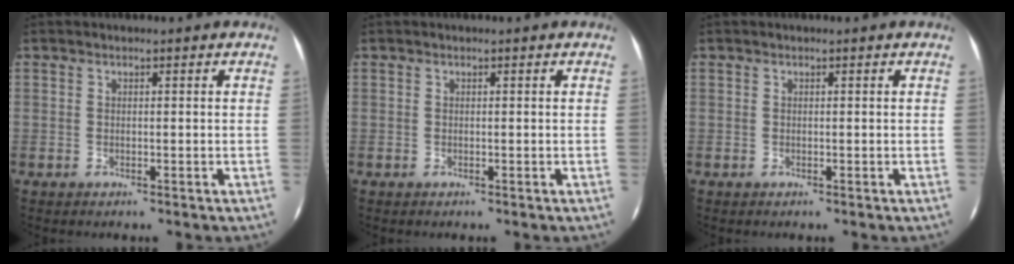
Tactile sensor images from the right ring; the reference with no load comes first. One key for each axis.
{"total": 0.0}
{"total": 0.0}